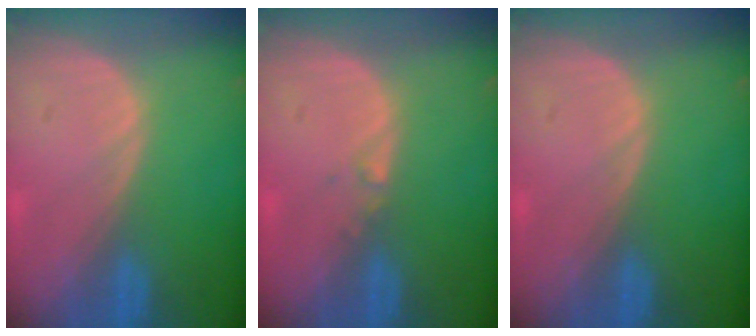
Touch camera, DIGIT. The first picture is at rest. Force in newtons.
{"total": 0.7, "press": 0.6, "slide": 0.4}
{"total": 0.0}